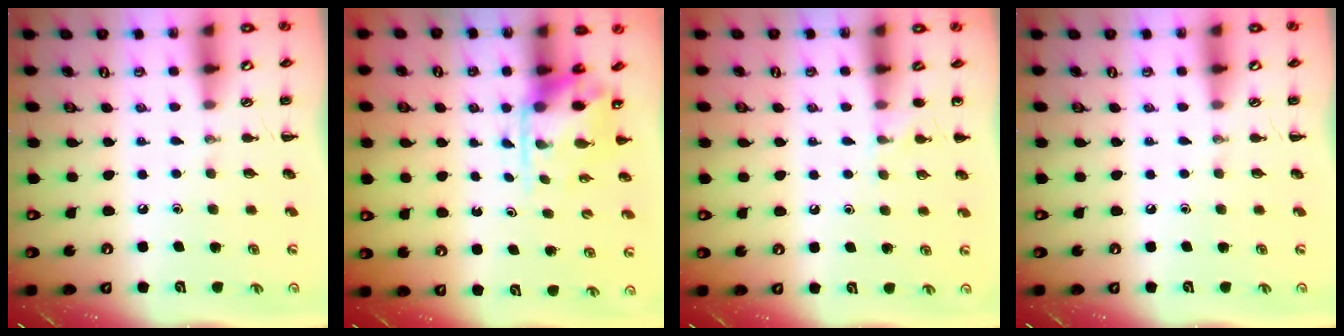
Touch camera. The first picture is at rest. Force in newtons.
{"total": 3.5, "press": 3.4, "slide": 0.6}
{"total": 5.8, "press": 5.5, "slide": 1.8}
{"total": 0.0}